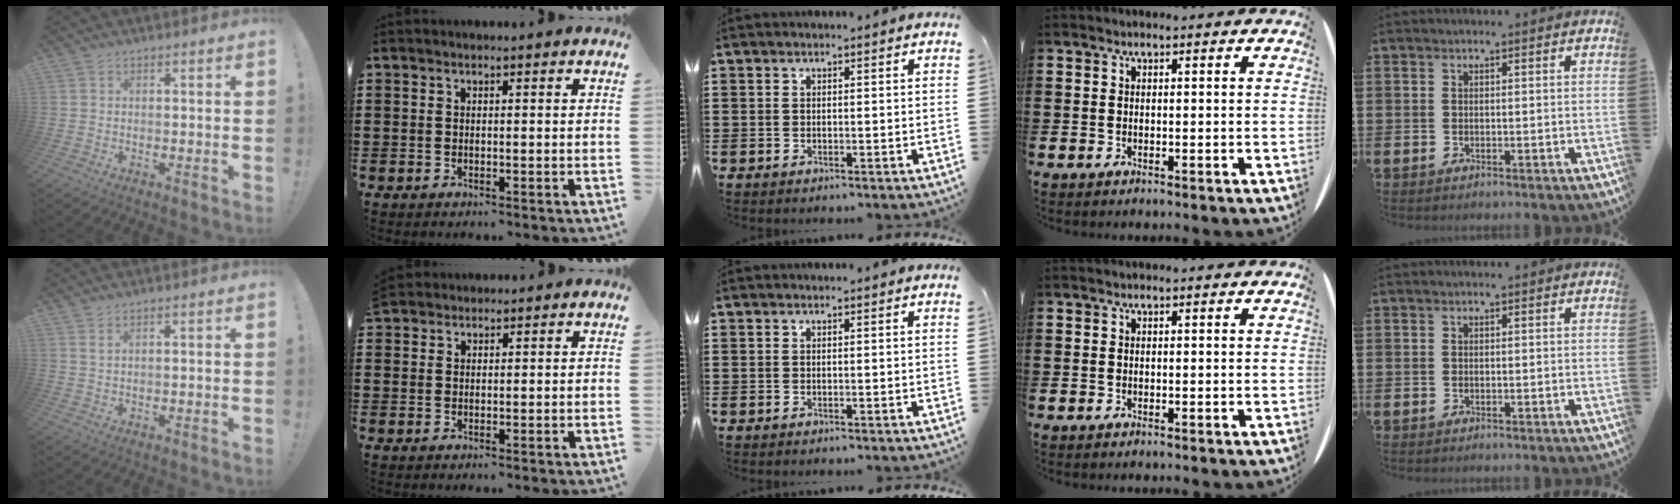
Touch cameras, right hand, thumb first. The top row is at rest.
{"thumb": {"total": 1.3, "force": [0.6, 0.0, 1.2], "torque": [-0.023, 0.000, 0.010]}, "index": {"total": 1.5, "force": [1.5, 0.4, -0.3], "torque": [0.002, 0.001, 0.031]}}